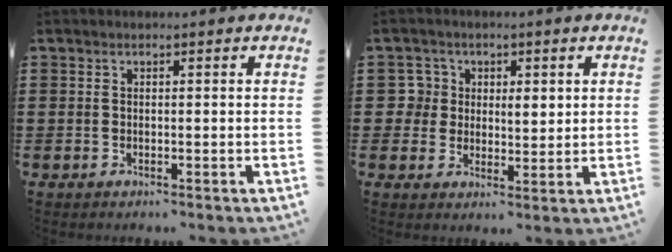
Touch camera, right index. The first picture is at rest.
{"total": 4.5, "force": [1.5, 4.2, 0.9], "torque": [-0.031, 0.014, 0.024]}